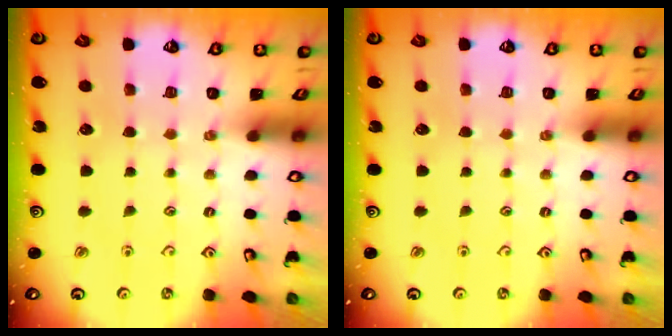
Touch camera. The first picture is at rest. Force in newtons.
{"total": 0.0}